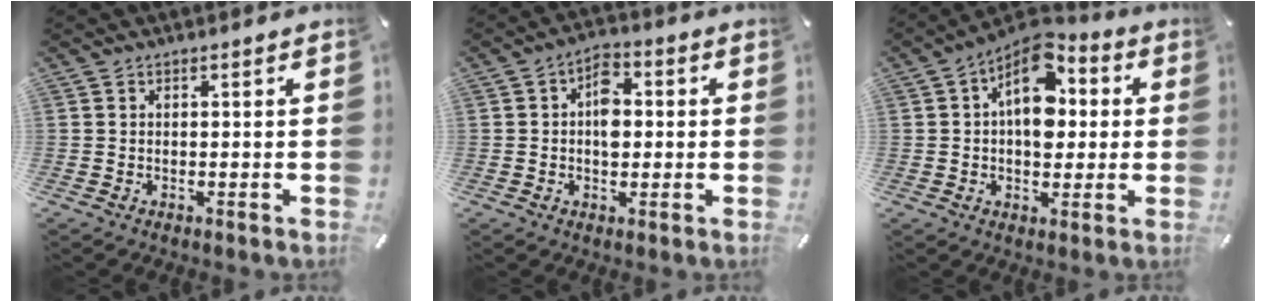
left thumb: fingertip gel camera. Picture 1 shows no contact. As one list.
[{"total": 6.3, "force": [0.0, 4.1, 4.8], "torque": [-0.057, 0.002, -0.005]}, {"total": 13.3, "force": [3.3, 9.0, 9.2], "torque": [-0.138, -0.027, 0.055]}]